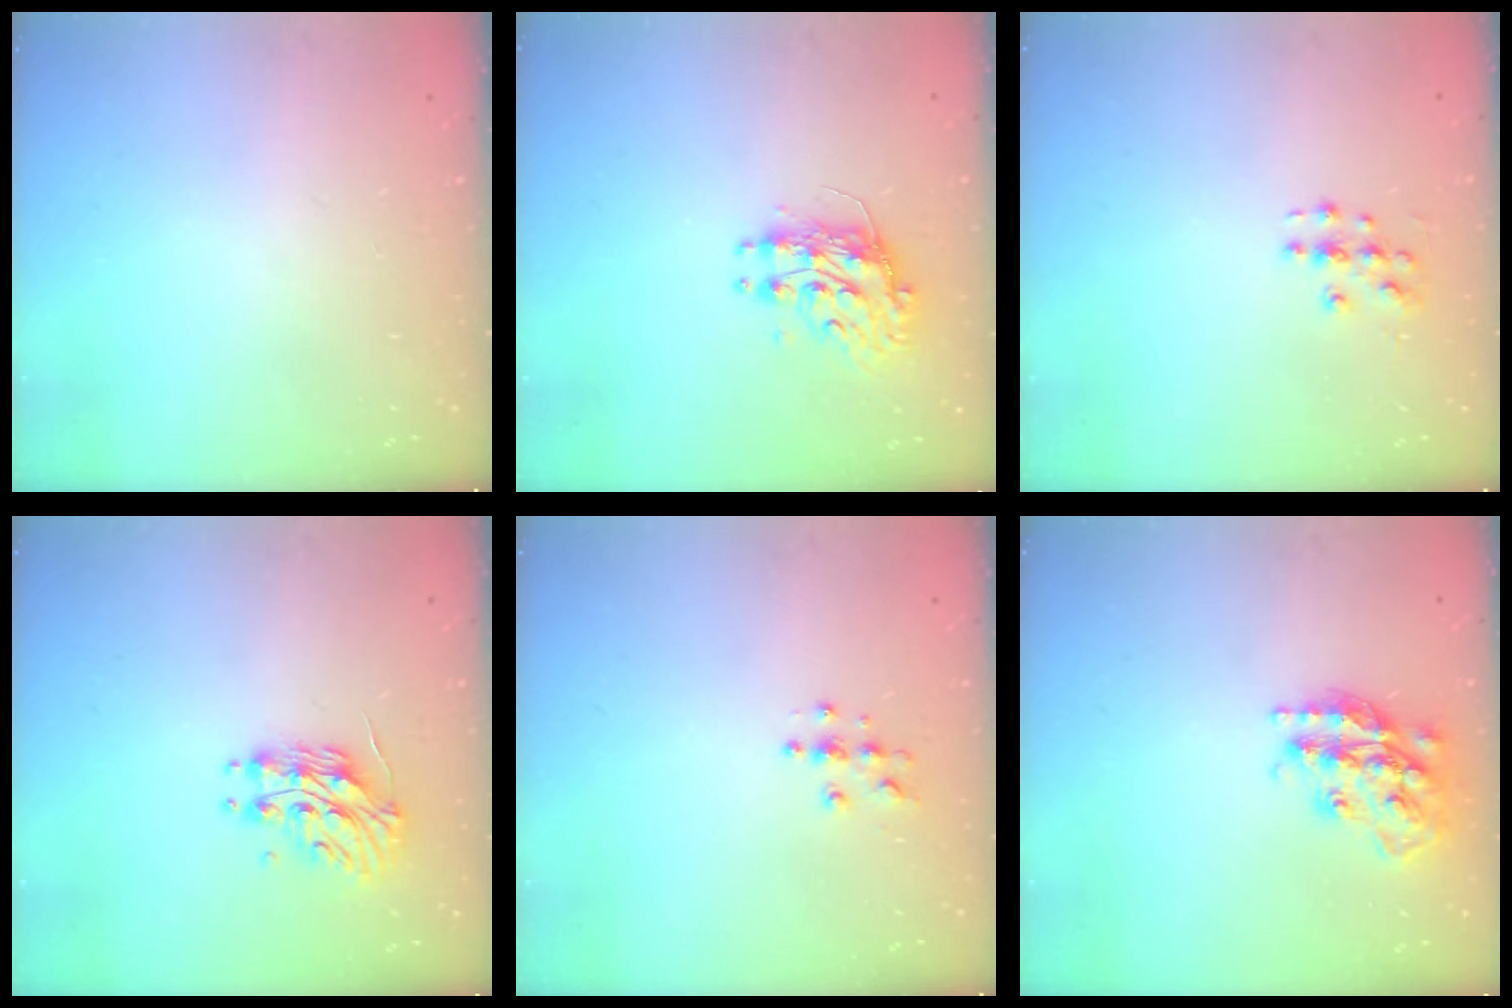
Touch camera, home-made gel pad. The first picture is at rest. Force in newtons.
{"total": 9.2, "press": 9.2, "slide": 0.9}
{"total": 3.6, "press": 3.6, "slide": 0.3}
{"total": 11.8, "press": 11.8, "slide": 0.6}
{"total": 3.8, "press": 3.8, "slide": 0.3}
{"total": 18.6, "press": 18.5, "slide": 1.5}